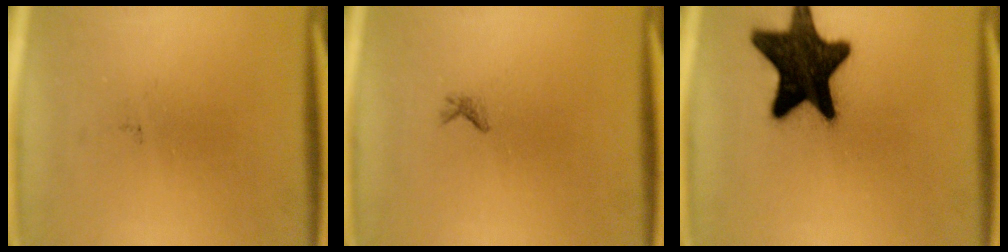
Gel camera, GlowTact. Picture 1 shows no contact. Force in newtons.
{"total": 0.6}
{"total": 18.5}